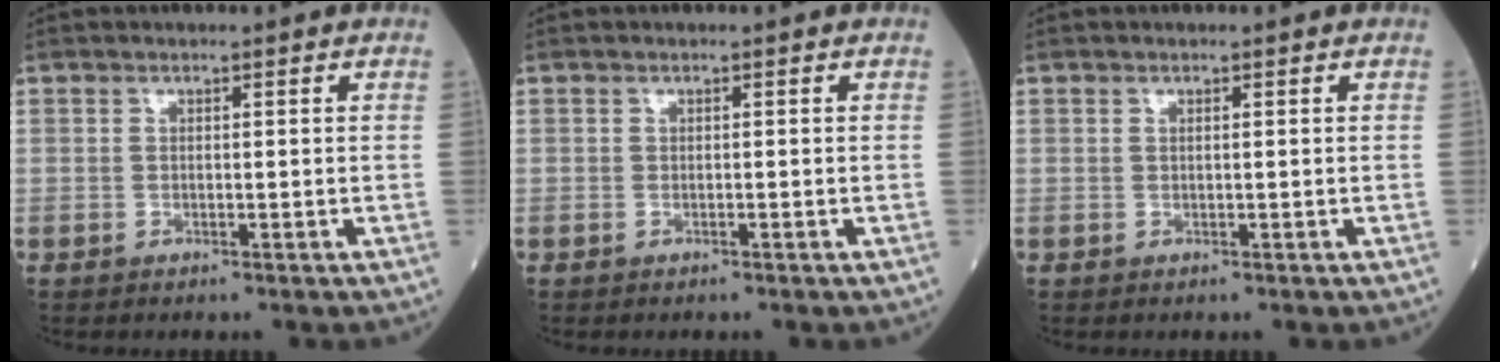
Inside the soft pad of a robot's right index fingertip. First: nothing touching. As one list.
[{"total": 0.0}, {"total": 0.0}]